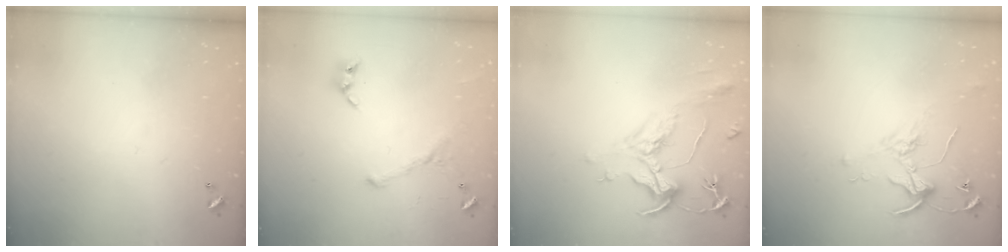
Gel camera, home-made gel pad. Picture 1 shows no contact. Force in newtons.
{"total": 2.0, "press": 2.0, "slide": 0.4}
{"total": 2.1, "press": 1.6, "slide": 1.4}
{"total": 2.1, "press": 2.1, "slide": 0.1}